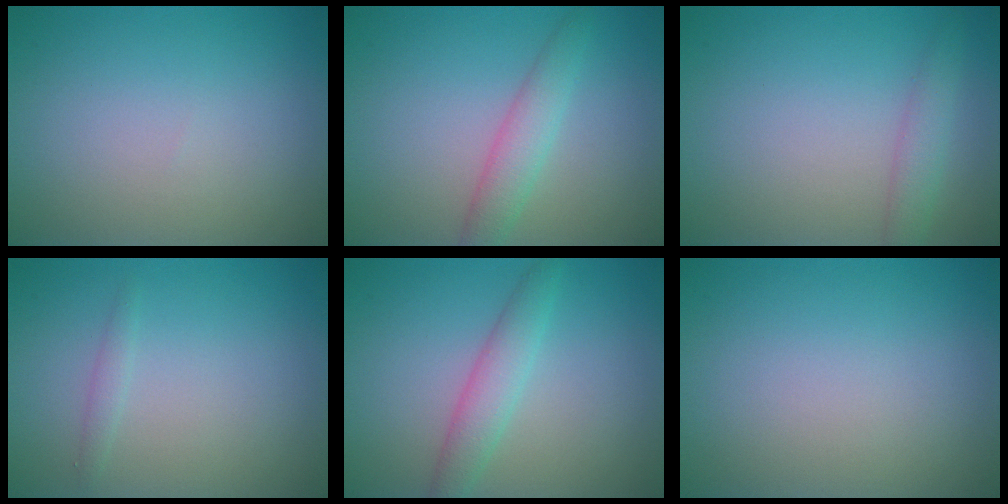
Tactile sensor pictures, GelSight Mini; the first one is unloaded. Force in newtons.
{"total": 2.7, "press": 2.7, "slide": 0.1}
{"total": 1.9, "press": 1.9, "slide": 0.1}
{"total": 0.8, "press": 0.8, "slide": 0.1}
{"total": 2.7, "press": 2.7, "slide": 0.1}
{"total": 0.0}